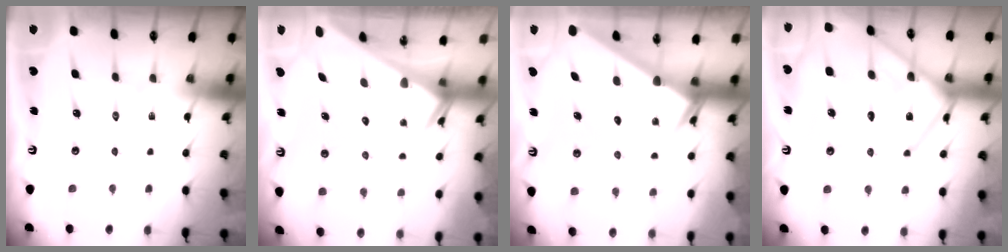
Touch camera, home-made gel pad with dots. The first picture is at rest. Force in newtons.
{"total": 2.6, "press": 2.6, "slide": 0.2}
{"total": 2.4, "press": 2.4, "slide": 0.1}
{"total": 15.7, "press": 15.6, "slide": 1.3}